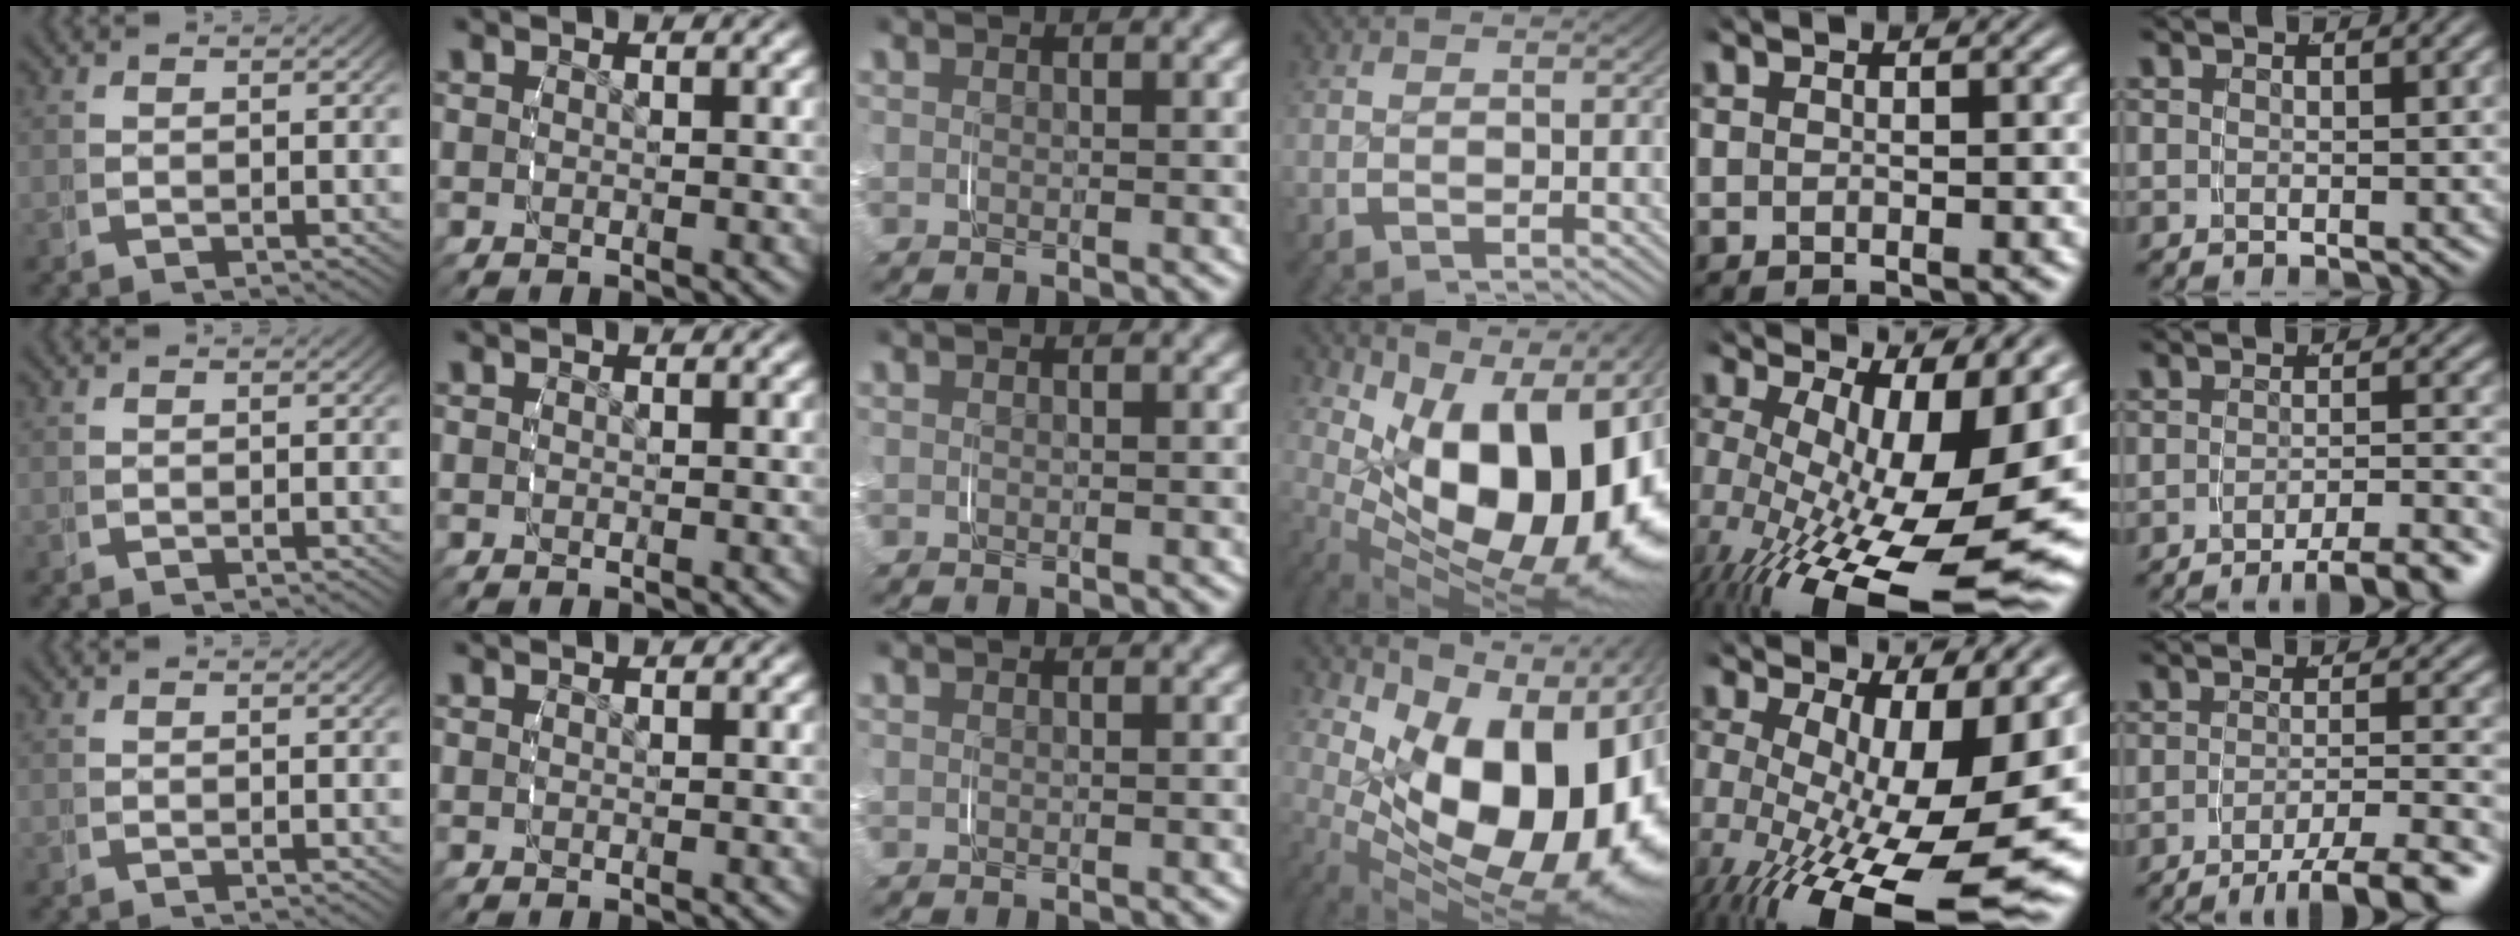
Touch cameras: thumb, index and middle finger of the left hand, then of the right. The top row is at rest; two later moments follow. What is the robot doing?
{"motion": "grasp_and_lifting", "object": "plastic wrap"}